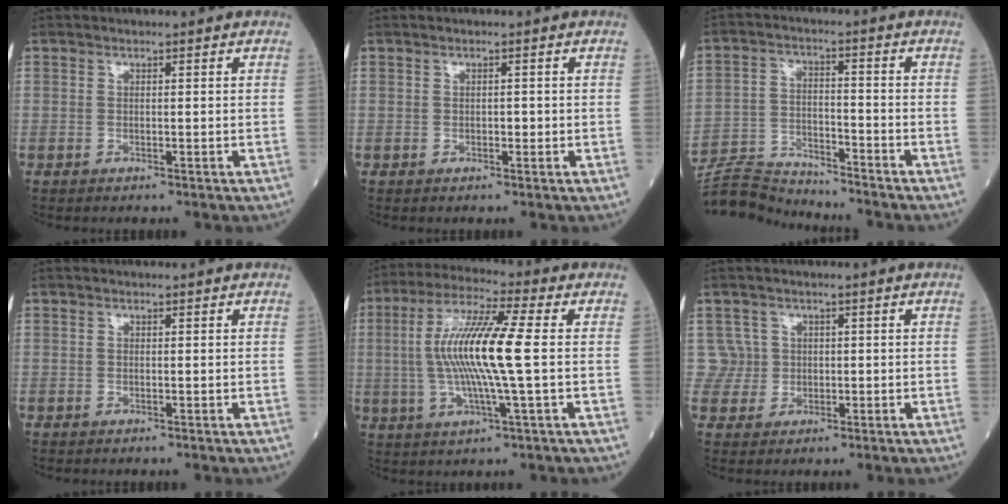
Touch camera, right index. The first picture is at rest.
{"total": 0.8, "force": [-0.1, 0.5, 0.6], "torque": [-0.006, 0.002, -0.002]}
{"total": 8.1, "force": [-8.0, 0.0, -1.0], "torque": [0.007, 0.009, -0.149]}
{"total": 0.0}
{"total": 13.2, "force": [0.3, 0.2, 13.2], "torque": [-0.264, 0.008, -0.001]}
{"total": 2.9, "force": [0.5, 2.8, -0.7], "torque": [0.026, 0.010, 0.005]}